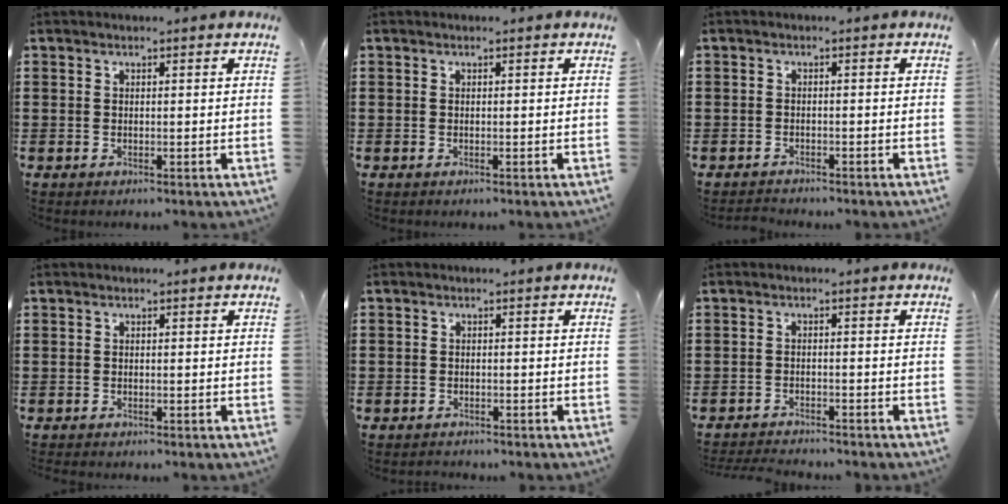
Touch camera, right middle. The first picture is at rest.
{"total": 0.0}
{"total": 1.3, "force": [-1.3, 0.3, -0.1], "torque": [-0.001, 0.003, -0.030]}
{"total": 0.0}
{"total": 1.2, "force": [-1.1, 0.5, -0.2], "torque": [0.001, 0.004, -0.025]}
{"total": 2.3, "force": [-2.3, 0.1, 0.1], "torque": [-0.007, -0.002, -0.048]}